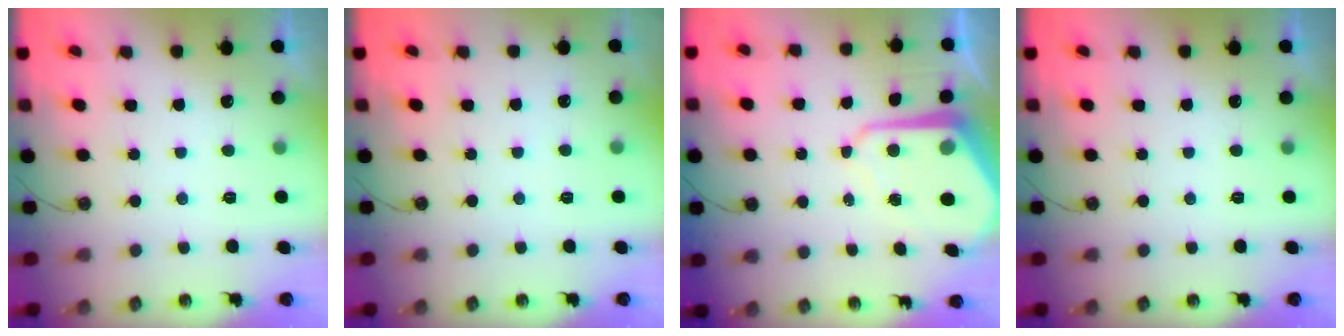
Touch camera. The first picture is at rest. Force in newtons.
{"total": 3.0, "press": 2.9, "slide": 0.4}
{"total": 9.3, "press": 9.3, "slide": 0.8}
{"total": 0.0}